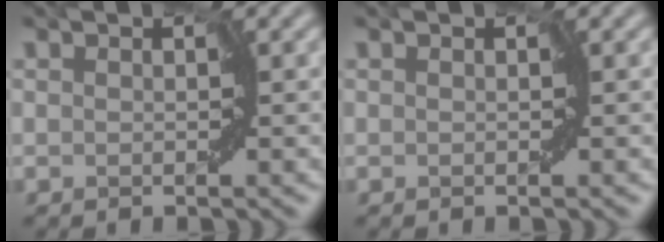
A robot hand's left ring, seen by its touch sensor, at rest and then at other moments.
{"total": 0.0}